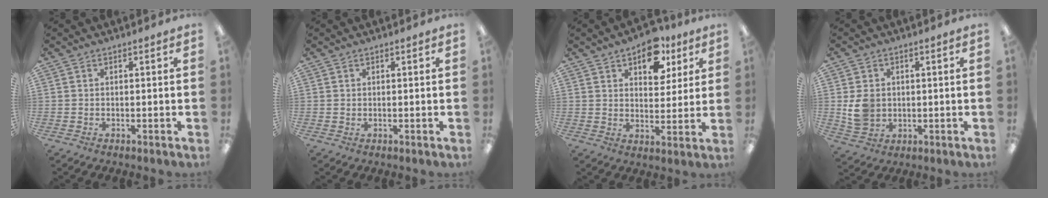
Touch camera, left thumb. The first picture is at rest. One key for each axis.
{"total": 0.6, "fx": 0.3, "fy": 0.4, "fz": 0.4, "tx": 0.000, "ty": -0.001, "tz": 0.004}
{"total": 11.2, "fx": 6.8, "fy": 6.5, "fz": 6.1, "tx": -0.067, "ty": -0.027, "tz": 0.114}
{"total": 6.2, "fx": 0.5, "fy": 5.3, "fz": 3.1, "tx": -0.052, "ty": 0.006, "tz": 0.012}